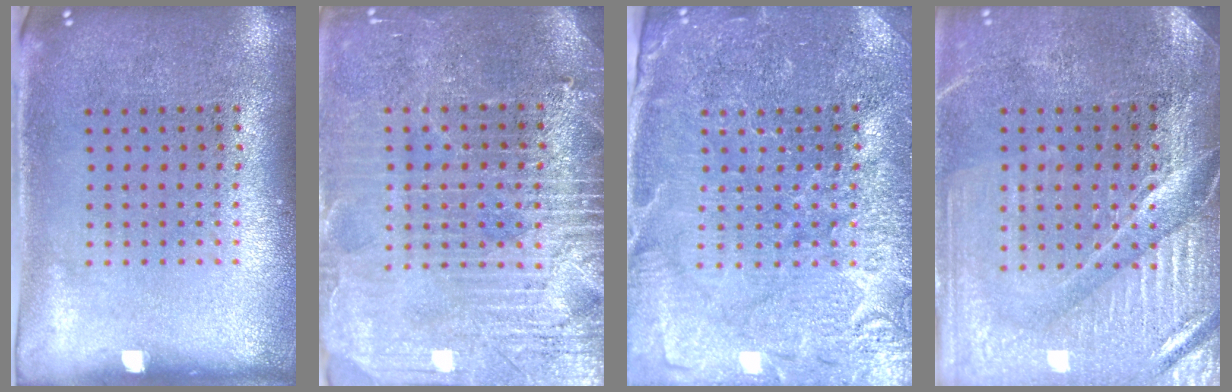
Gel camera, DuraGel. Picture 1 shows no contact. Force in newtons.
{"total": 3.7, "press": 3.5, "slide": 1.4}
{"total": 3.7, "press": 3.6, "slide": 0.9}
{"total": 4.0, "press": 3.7, "slide": 1.5}